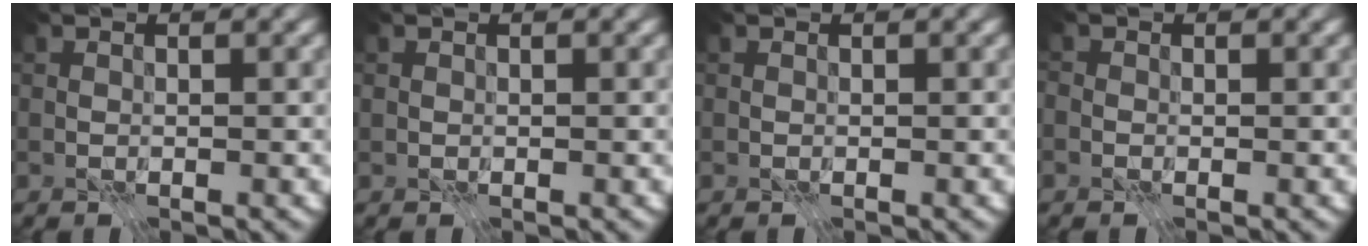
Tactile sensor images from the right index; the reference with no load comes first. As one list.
[{"total": 0.0}, {"total": 0.0}, {"total": 1.0, "force": [-0.5, 0.8, 0.4], "torque": [-0.006, -0.001, -0.013]}]